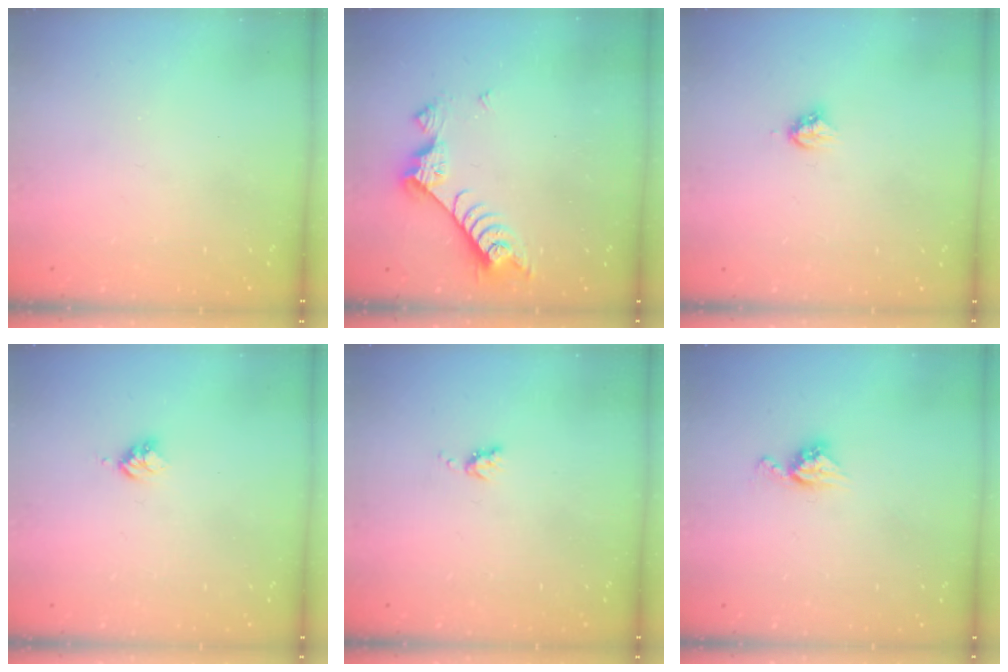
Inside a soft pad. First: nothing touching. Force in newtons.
{"total": 8.4, "press": 8.3, "slide": 0.8}
{"total": 3.9, "press": 3.9, "slide": 0.4}
{"total": 3.0, "press": 2.9, "slide": 0.4}
{"total": 4.0, "press": 4.0, "slide": 0.6}
{"total": 7.1, "press": 7.1, "slide": 0.3}